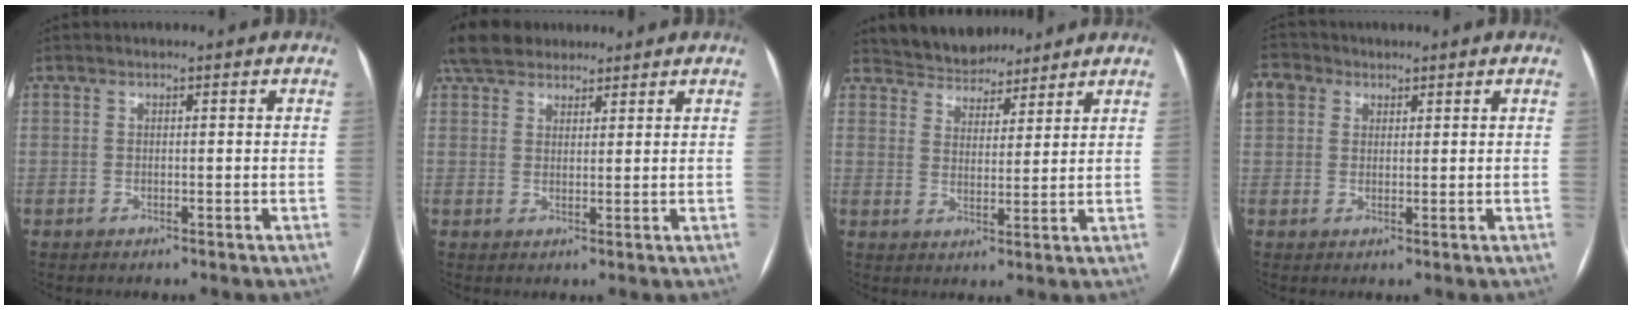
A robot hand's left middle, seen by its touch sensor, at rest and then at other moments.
{"total": 8.0, "force": [6.6, 3.7, 2.7], "torque": [-0.049, 0.036, 0.119]}
{"total": 7.5, "force": [6.9, 2.8, 0.8], "torque": [-0.011, 0.011, 0.111]}
{"total": 8.5, "force": [4.4, 6.3, 3.7], "torque": [-0.103, 0.037, 0.086]}